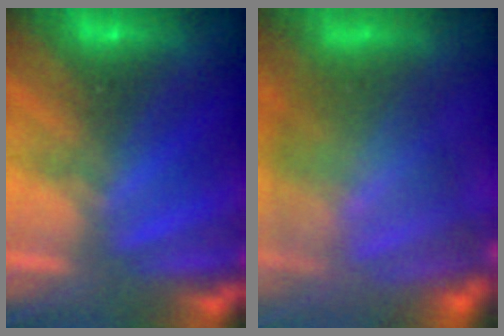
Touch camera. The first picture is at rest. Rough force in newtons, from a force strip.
{"total": 9.5}